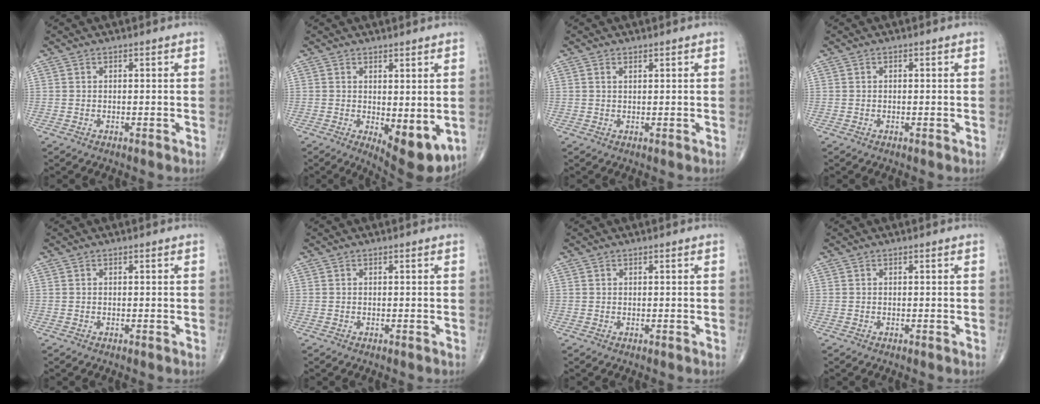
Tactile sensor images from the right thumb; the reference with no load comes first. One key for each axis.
{"total": 9.2, "fx": -1.2, "fy": 3.8, "fz": 8.2, "tx": -0.096, "ty": -0.023, "tz": -0.002}
{"total": 0.9, "fx": 0.6, "fy": 0.4, "fz": 0.6, "tx": -0.011, "ty": -0.001, "tz": 0.010}
{"total": 0.0}
{"total": 0.0}
{"total": 0.0}
{"total": 0.0}
{"total": 0.0}